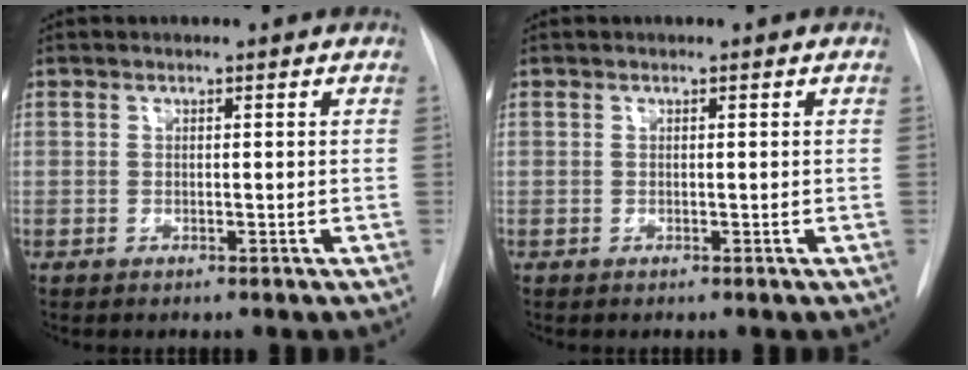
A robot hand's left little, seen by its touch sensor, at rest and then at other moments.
{"total": 0.0}